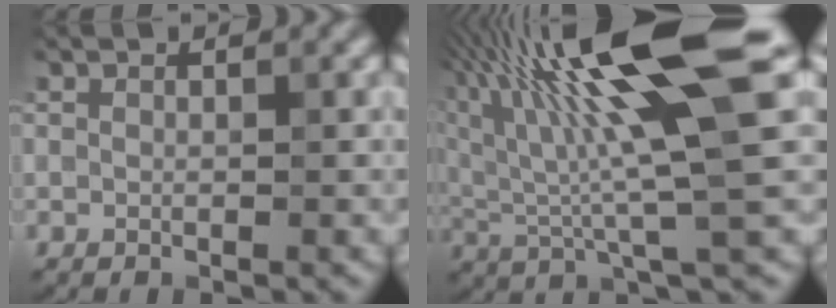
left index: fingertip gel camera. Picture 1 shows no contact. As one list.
[{"total": 13.9, "force": [5.4, 2.3, 12.7], "torque": [-0.224, 0.024, 0.093]}]